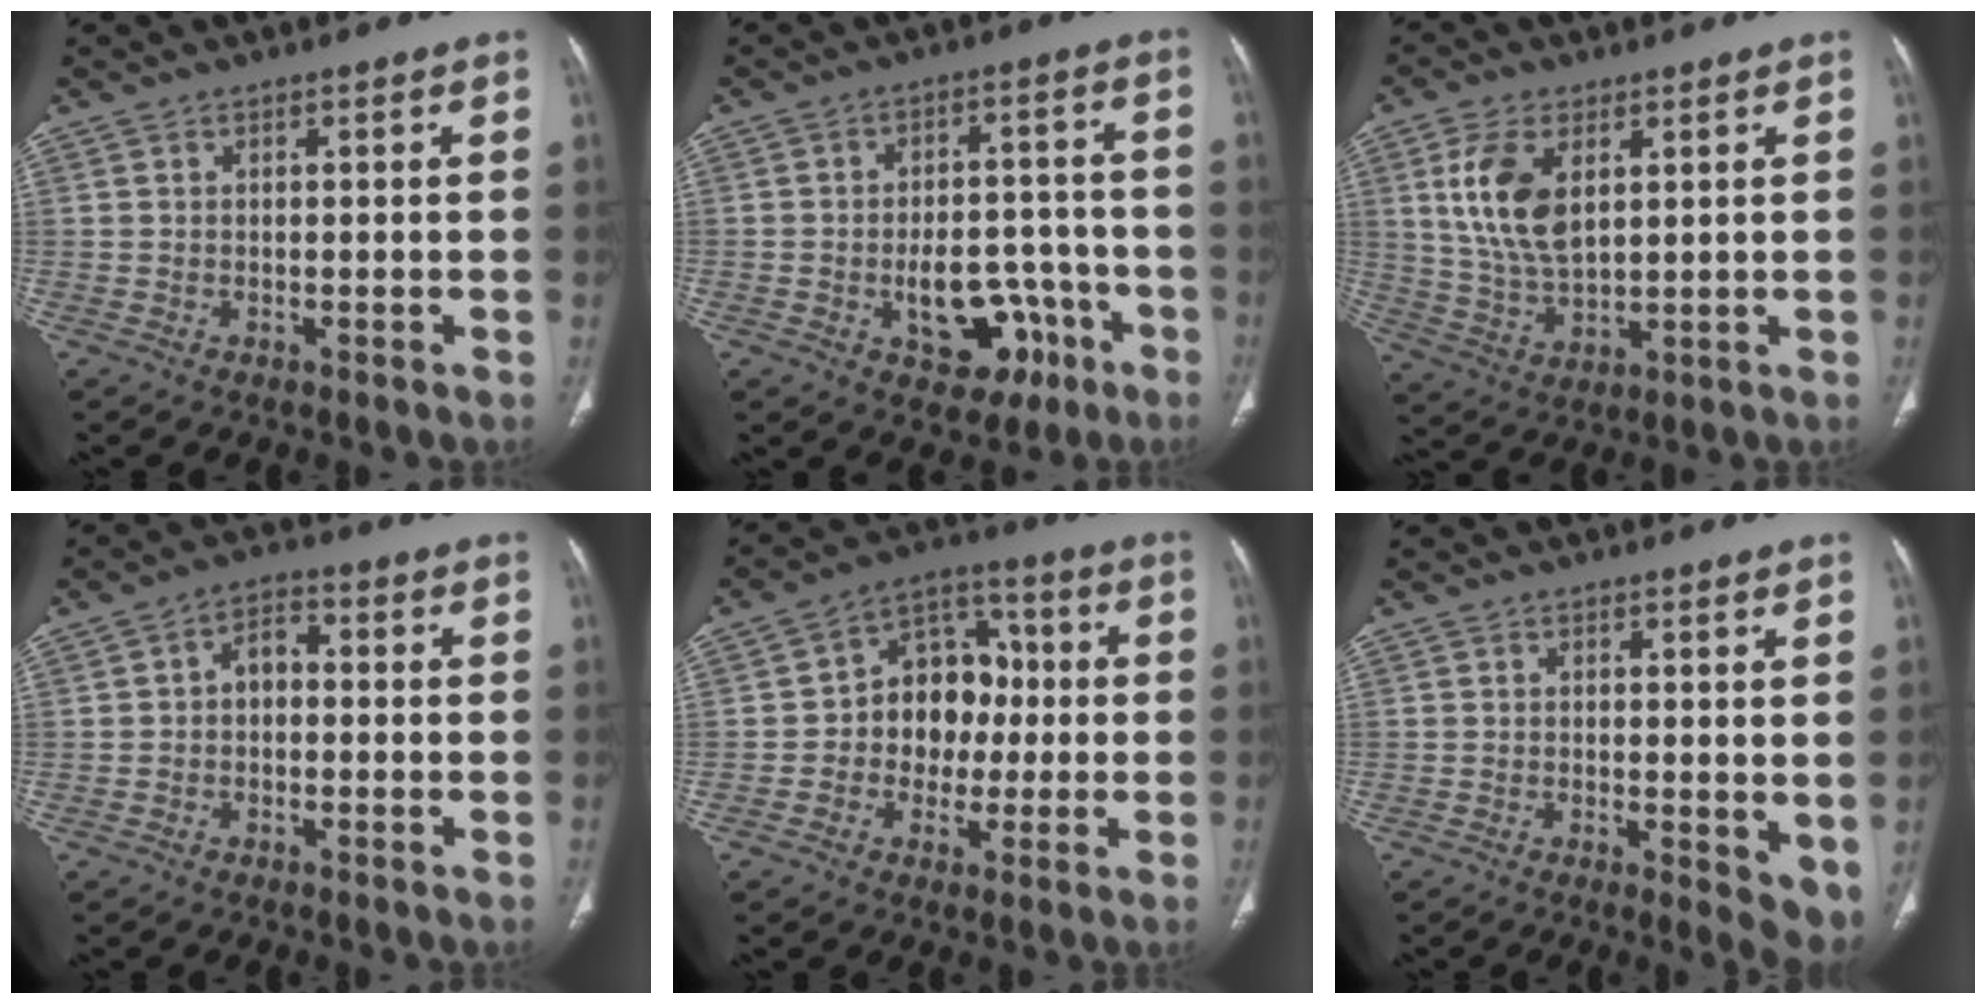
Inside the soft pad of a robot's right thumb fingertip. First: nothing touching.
{"total": 12.0, "force": [-5.0, 7.9, 7.6], "torque": [-0.068, 0.049, -0.056]}
{"total": 11.5, "force": [3.6, 6.3, 8.9], "torque": [-0.172, -0.014, 0.076]}
{"total": 4.4, "force": [-0.3, 3.1, 3.1], "torque": [-0.036, 0.018, -0.016]}
{"total": 12.2, "force": [-0.6, 9.6, 7.5], "torque": [-0.069, 0.037, -0.017]}
{"total": 5.5, "force": [0.0, 2.1, 5.1], "torque": [-0.059, -0.015, 0.001]}